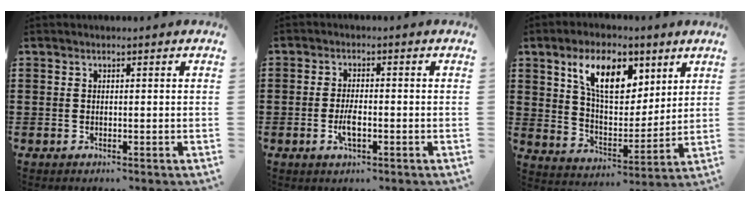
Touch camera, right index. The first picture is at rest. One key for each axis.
{"total": 3.6, "fx": -1.0, "fy": 1.2, "fz": 3.2, "tx": -0.065, "ty": -0.001, "tz": -0.019}
{"total": 10.4, "fx": 5.7, "fy": 5.4, "fz": 6.8, "tx": -0.136, "ty": -0.001, "tz": 0.098}